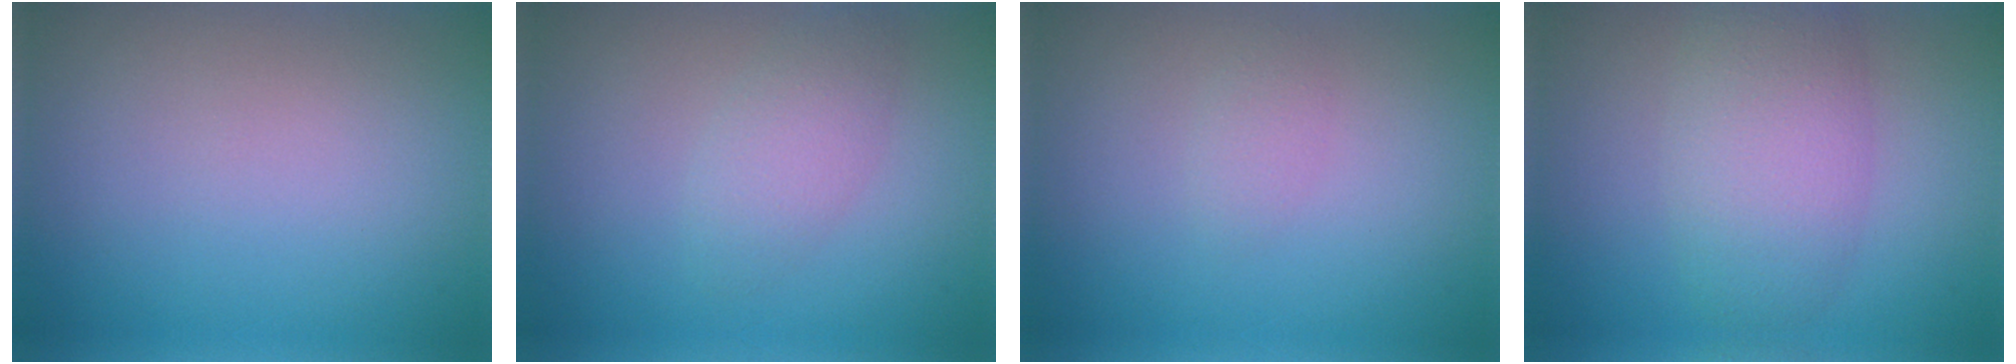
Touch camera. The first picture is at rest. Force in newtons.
{"total": 2.4, "press": 2.4, "slide": 0.1}
{"total": 1.0, "press": 1.0, "slide": 0.1}
{"total": 5.6, "press": 5.6, "slide": 0.2}